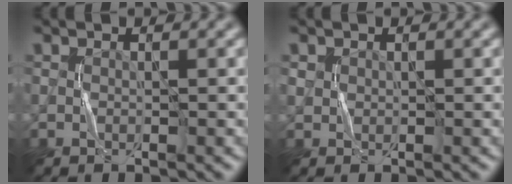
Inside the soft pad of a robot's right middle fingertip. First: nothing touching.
{"total": 0.7, "force": [0.3, 0.7, 0.1], "torque": [0.001, -0.001, 0.008]}